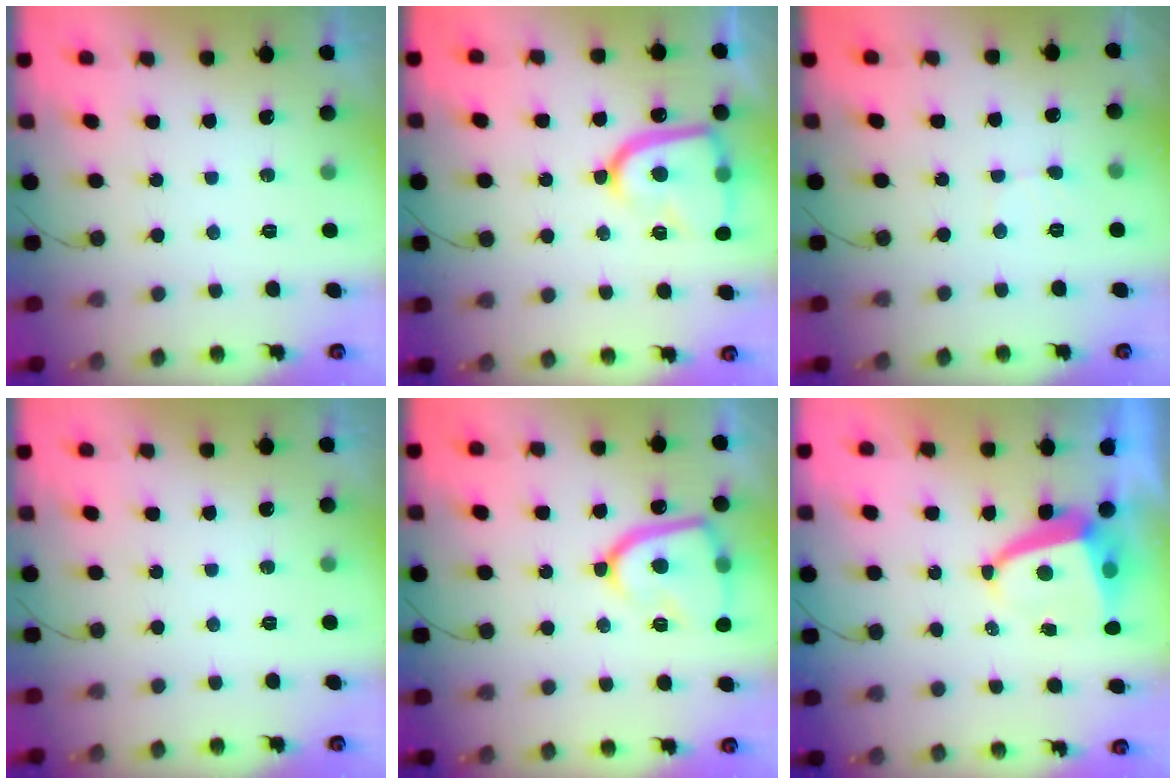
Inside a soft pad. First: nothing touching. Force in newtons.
{"total": 16.0, "press": 16.0, "slide": 1.1}
{"total": 2.2, "press": 2.2, "slide": 0.2}
{"total": 0.0}
{"total": 15.7, "press": 15.6, "slide": 1.1}
{"total": 5.3, "press": 5.3, "slide": 0.5}